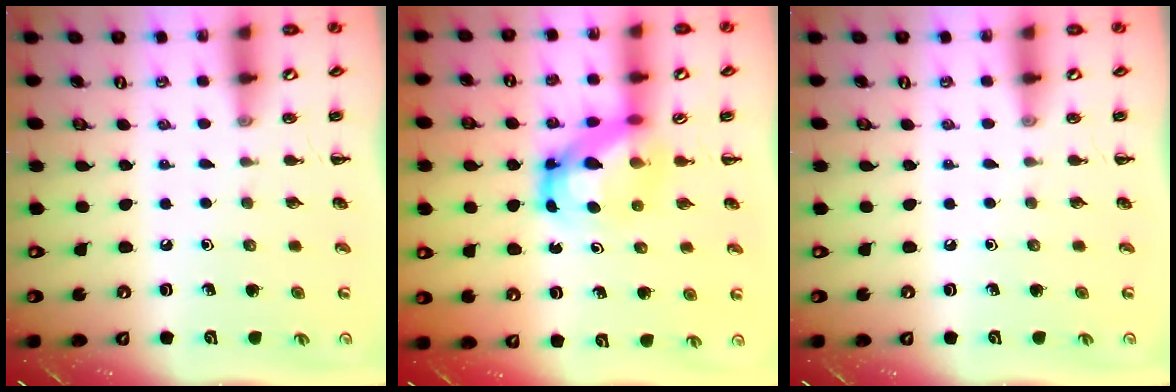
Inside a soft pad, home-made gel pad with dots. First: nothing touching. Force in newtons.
{"total": 6.4, "press": 6.2, "slide": 1.5}
{"total": 0.0}